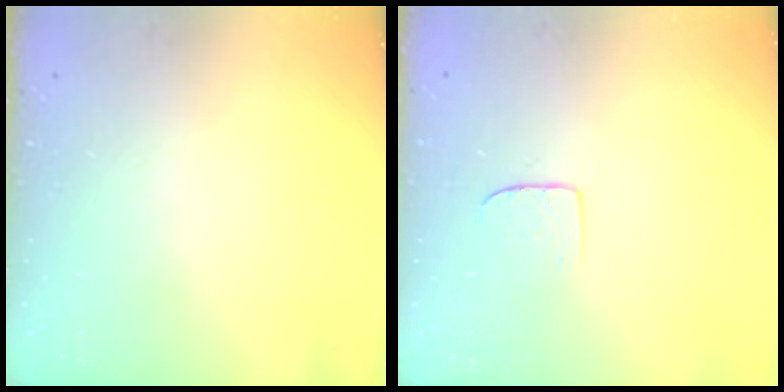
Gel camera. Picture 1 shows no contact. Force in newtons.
{"total": 4.7, "press": 4.7, "slide": 0.4}